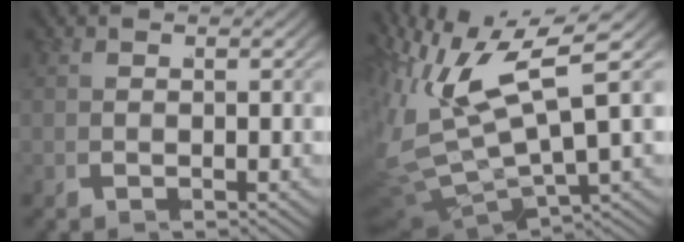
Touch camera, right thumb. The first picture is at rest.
{"total": 10.6, "force": [-0.9, 6.1, 8.6], "torque": [-0.186, -0.044, 0.006]}